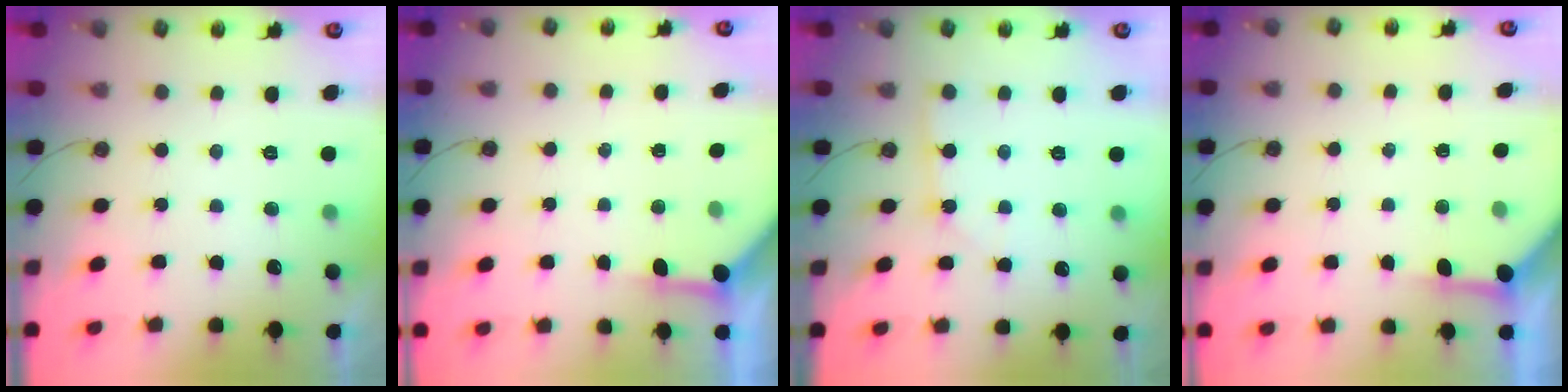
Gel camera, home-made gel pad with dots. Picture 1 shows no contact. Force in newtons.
{"total": 3.8, "press": 3.8, "slide": 0.5}
{"total": 1.9, "press": 1.8, "slide": 0.2}
{"total": 3.8, "press": 3.8, "slide": 0.4}